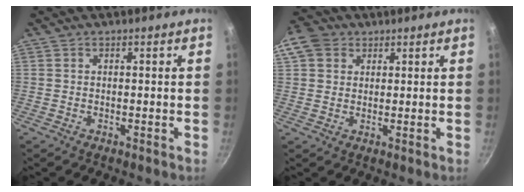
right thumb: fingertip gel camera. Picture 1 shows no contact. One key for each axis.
{"total": 6.5, "fx": 2.7, "fy": 5.2, "fz": 2.7, "tx": -0.032, "ty": 0.003, "tz": 0.040}